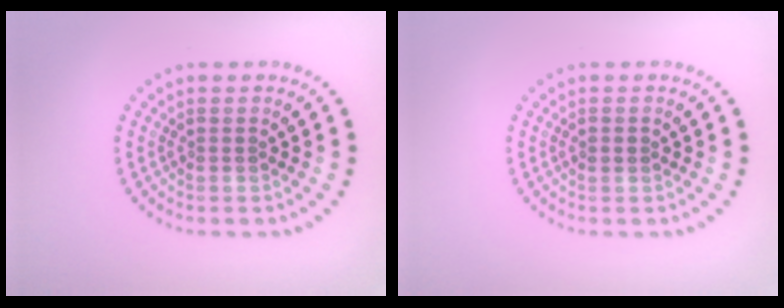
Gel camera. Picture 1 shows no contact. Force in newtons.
{"total": 0.8, "press": 0.8, "slide": 0.0}